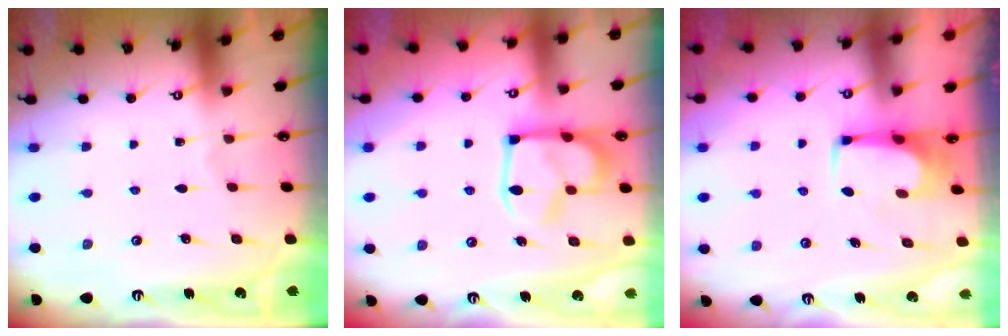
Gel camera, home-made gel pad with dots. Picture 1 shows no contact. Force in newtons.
{"total": 9.7, "press": 9.6, "slide": 1.2}
{"total": 1.6, "press": 1.5, "slide": 0.3}